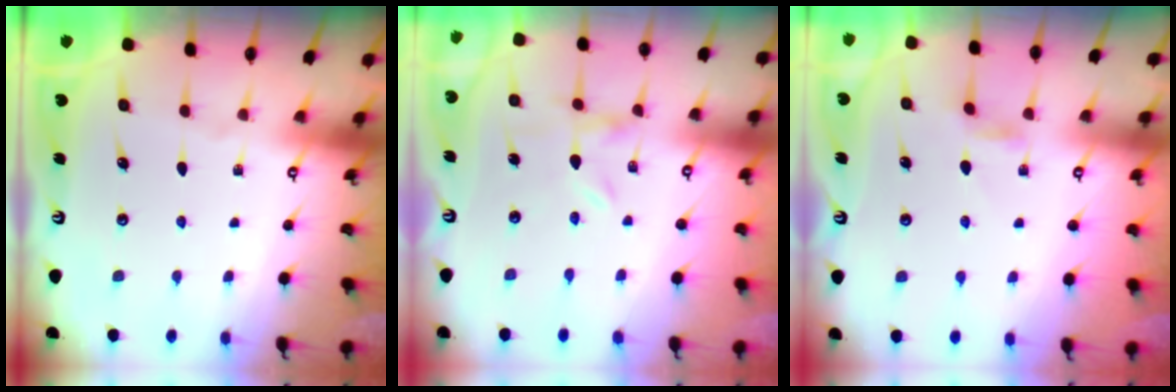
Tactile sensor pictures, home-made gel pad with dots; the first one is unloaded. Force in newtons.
{"total": 0.0}
{"total": 2.3, "press": 2.3, "slide": 0.4}